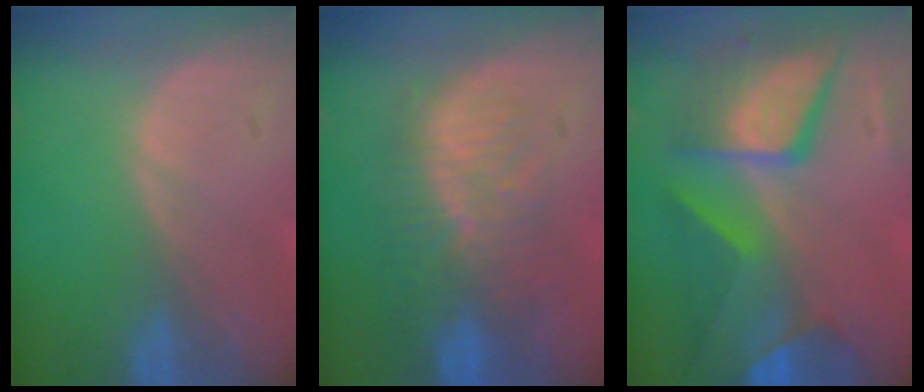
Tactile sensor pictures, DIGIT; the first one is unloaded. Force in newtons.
{"total": 10.0, "press": 8.5, "slide": 5.2}
{"total": 10.7, "press": 10.7, "slide": 1.0}